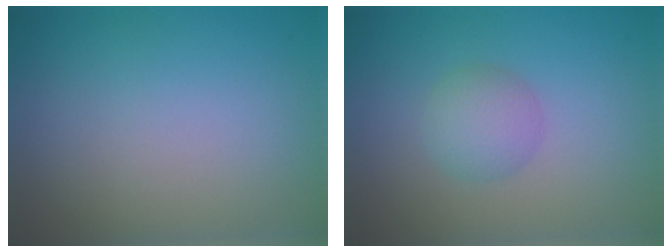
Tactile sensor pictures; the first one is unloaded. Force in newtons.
{"total": 2.4, "press": 2.4, "slide": 0.0}